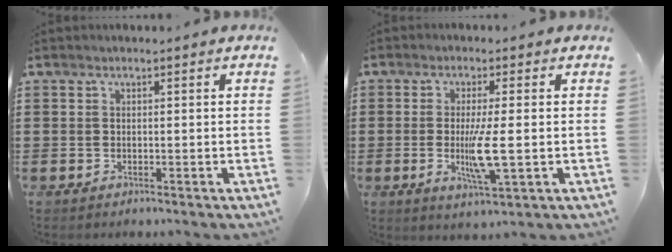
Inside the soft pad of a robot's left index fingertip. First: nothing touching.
{"total": 6.5, "force": [-0.8, 0.7, 6.4], "torque": [-0.124, -0.015, -0.018]}